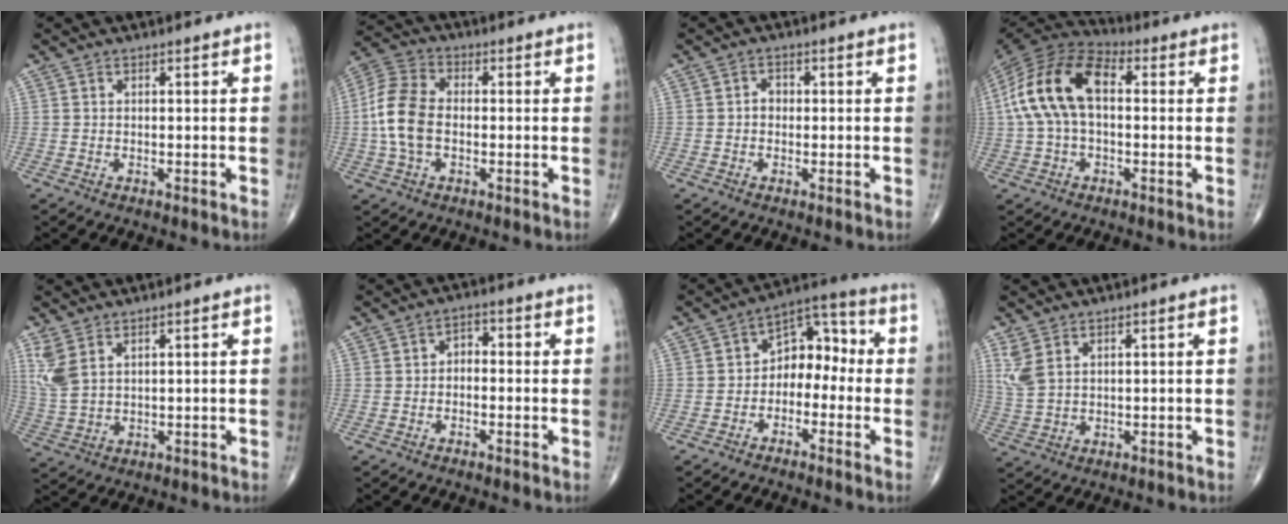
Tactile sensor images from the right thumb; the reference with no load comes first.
{"total": 10.5, "force": [-0.9, 6.6, 8.2], "torque": [-0.175, 0.026, -0.026]}
{"total": 1.9, "force": [-0.2, 1.6, 1.1], "torque": [-0.006, 0.008, -0.007]}
{"total": 15.9, "force": [1.6, 9.1, 12.9], "torque": [-0.259, 0.040, 0.019]}
{"total": 5.6, "force": [3.1, 2.4, 4.0], "torque": [-0.102, -0.008, 0.076]}
{"total": 2.7, "force": [-0.5, 1.9, 1.9], "torque": [-0.015, 0.018, -0.019]}
{"total": 9.0, "force": [-1.6, 6.2, 6.3], "torque": [-0.058, 0.049, -0.042]}
{"total": 4.4, "force": [2.4, 1.9, 3.1], "torque": [-0.076, -0.004, 0.062]}